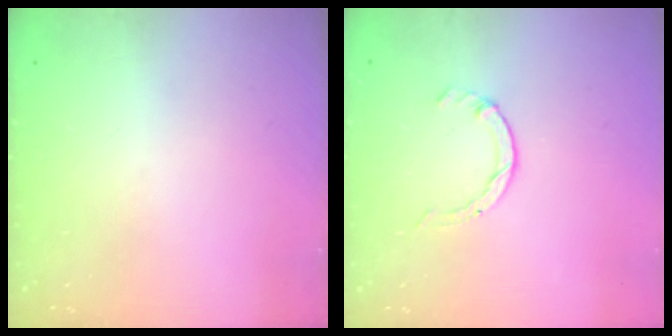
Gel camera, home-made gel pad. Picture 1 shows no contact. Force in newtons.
{"total": 0.5, "press": 0.5, "slide": 0.1}